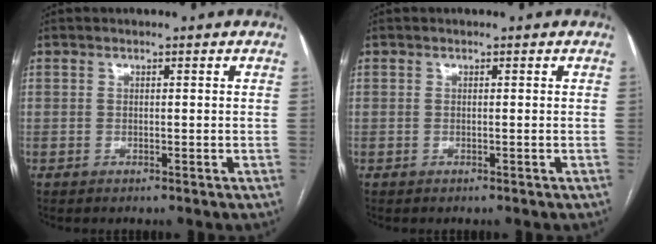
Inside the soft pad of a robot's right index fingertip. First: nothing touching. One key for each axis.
{"total": 0.0}